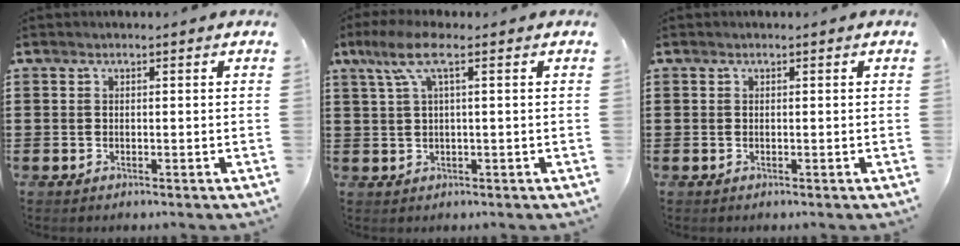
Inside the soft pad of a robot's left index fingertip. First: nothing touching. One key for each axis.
{"total": 5.4, "fx": 1.4, "fy": 1.1, "fz": 5.1, "tx": -0.109, "ty": 0.003, "tz": 0.019}
{"total": 0.0}